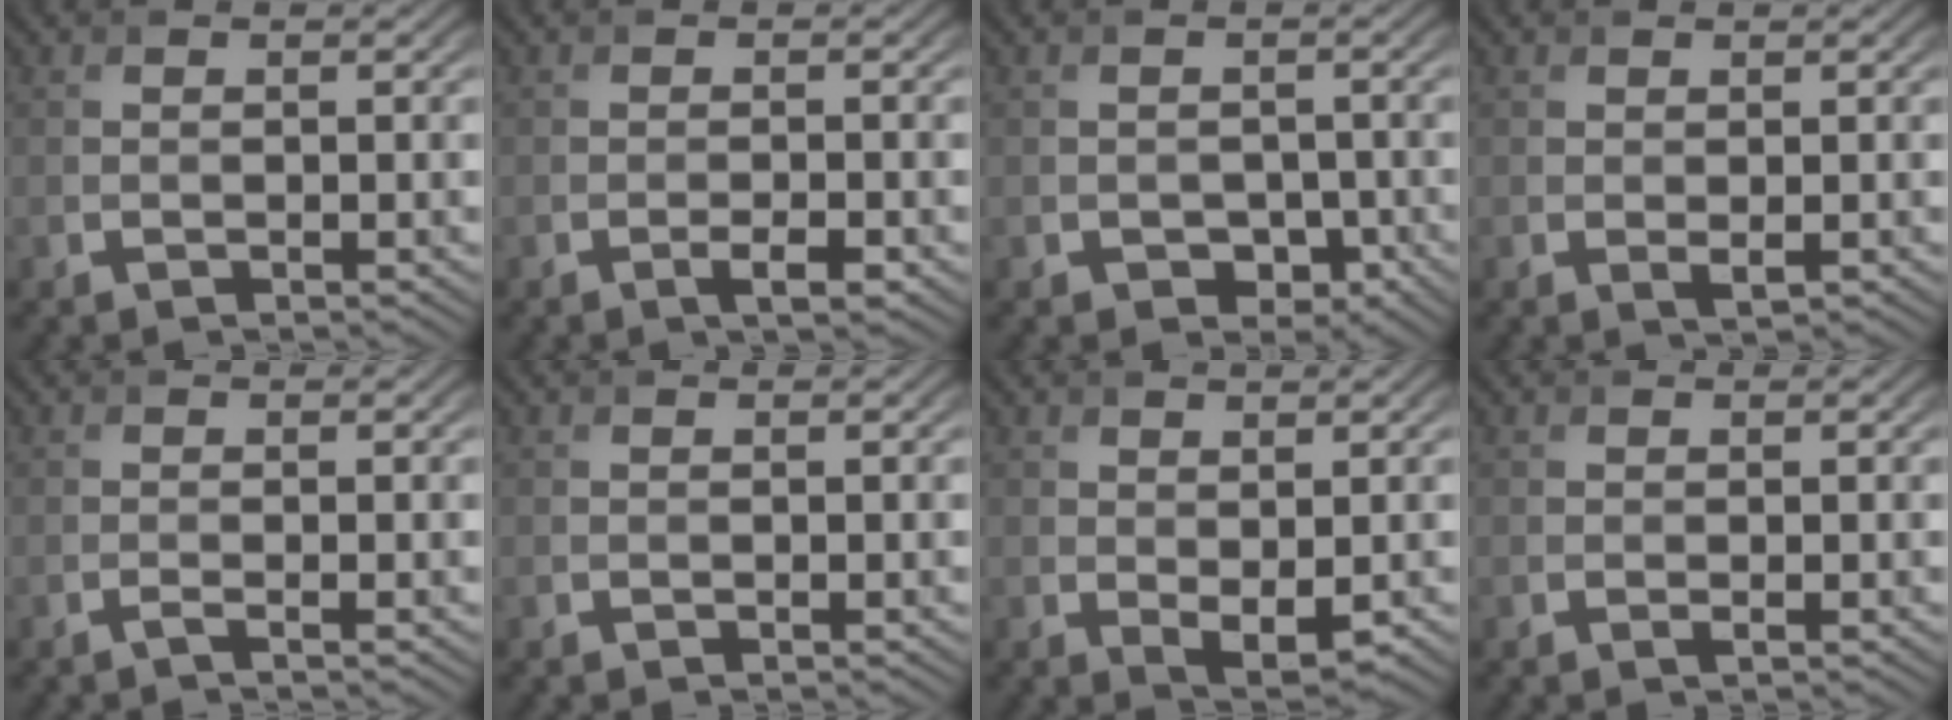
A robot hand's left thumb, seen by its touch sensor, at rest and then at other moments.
{"total": 1.7, "force": [-0.9, 0.3, 1.4], "torque": [-0.023, 0.000, -0.015]}
{"total": 2.6, "force": [-1.1, 2.0, 1.2], "torque": [-0.022, -0.010, -0.018]}
{"total": 0.8, "force": [0.1, 0.2, 0.7], "torque": [-0.014, -0.004, 0.003]}
{"total": 0.9, "force": [-0.4, 0.1, 0.7], "torque": [-0.016, -0.002, -0.013]}
{"total": 0.0}
{"total": 2.3, "force": [0.3, 1.2, 2.0], "torque": [-0.038, -0.011, 0.013]}
{"total": 0.0}